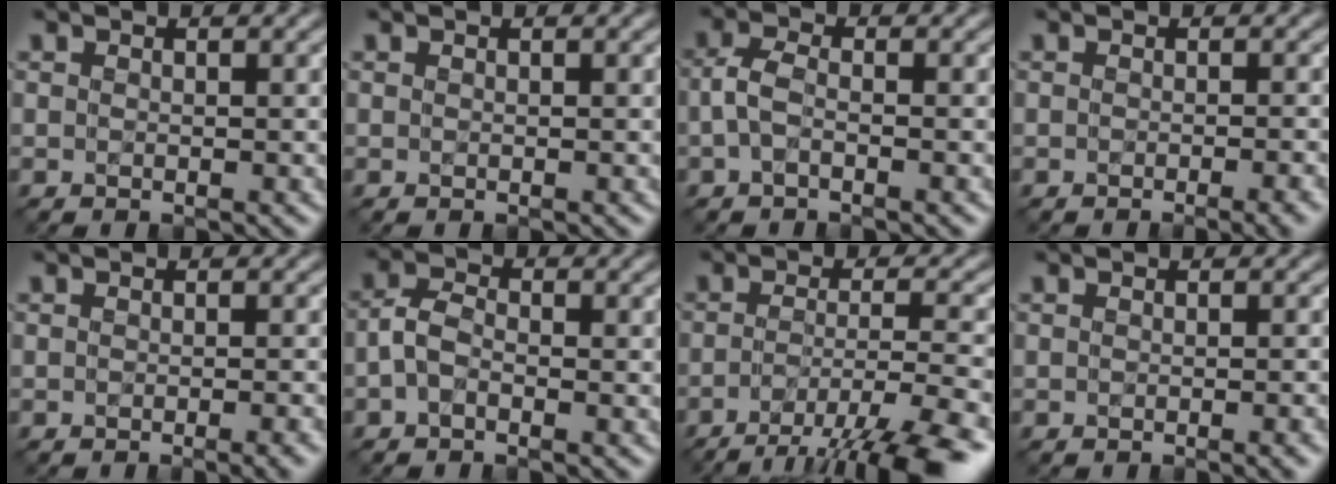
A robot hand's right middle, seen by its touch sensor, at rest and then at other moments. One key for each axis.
{"total": 0.0}
{"total": 1.7, "fx": -0.7, "fy": 0.6, "fz": 1.4, "tx": -0.043, "ty": 0.001, "tz": -0.015}
{"total": 3.2, "fx": -1.1, "fy": 1.0, "fz": 2.9, "tx": -0.013, "ty": 0.001, "tz": -0.010}
{"total": 2.6, "fx": -0.9, "fy": 0.8, "fz": 2.4, "tx": -0.011, "ty": 0.000, "tz": -0.008}
{"total": 1.7, "fx": -0.9, "fy": 0.8, "fz": 1.1, "tx": -0.035, "ty": 0.006, "tz": -0.021}
{"total": 8.9, "fx": -5.8, "fy": 1.7, "fz": 6.5, "tx": -0.102, "ty": -0.005, "tz": -0.089}
{"total": 2.4, "fx": -0.7, "fy": 0.7, "fz": 2.1, "tx": -0.008, "ty": 0.003, "tz": -0.004}